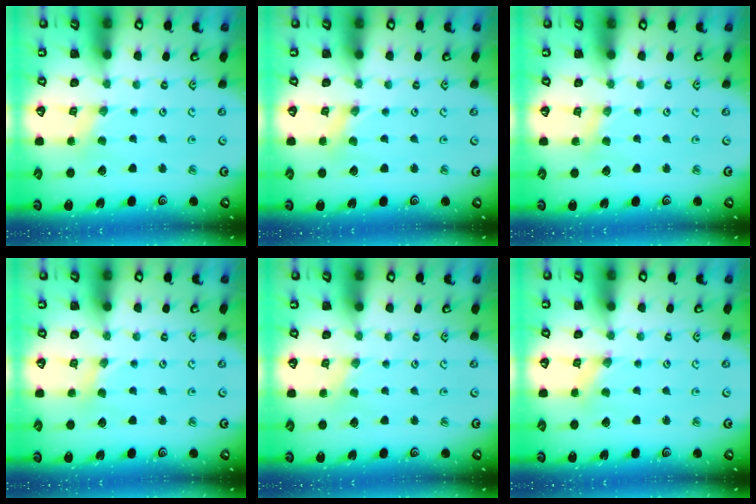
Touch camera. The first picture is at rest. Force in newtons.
{"total": 0.0}
{"total": 2.5, "press": 2.5, "slide": 0.4}
{"total": 1.1, "press": 1.1, "slide": 0.2}
{"total": 0.0}
{"total": 0.0}